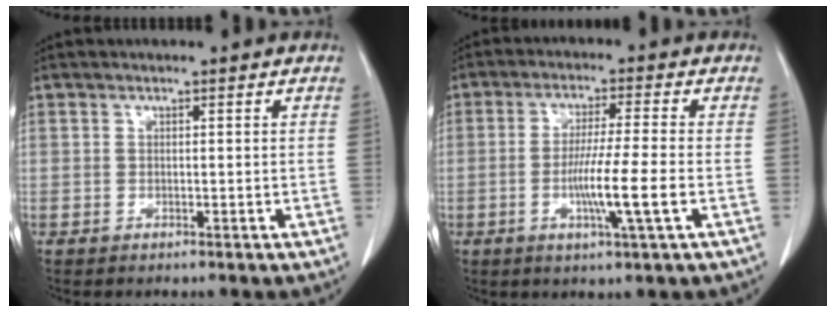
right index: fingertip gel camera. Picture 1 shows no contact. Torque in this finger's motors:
{"motor_torque": [1.39, -0.50, 0.74, 0.10]}